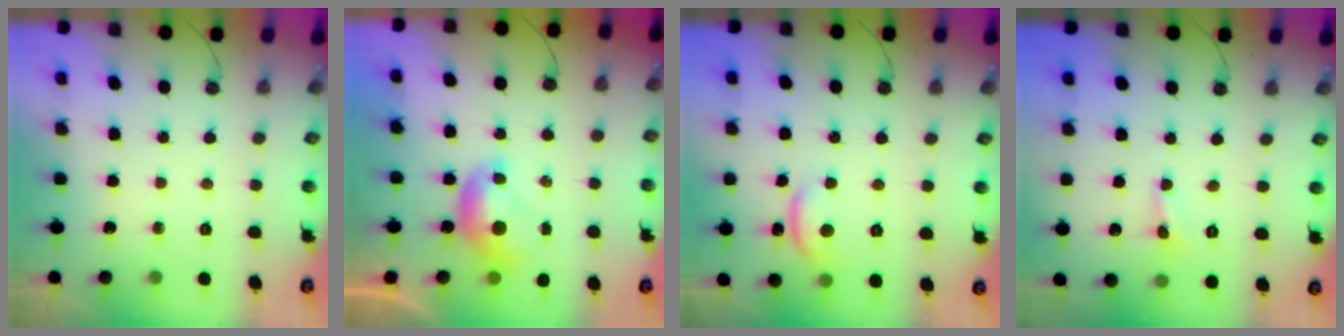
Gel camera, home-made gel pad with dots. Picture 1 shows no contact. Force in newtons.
{"total": 0.0}
{"total": 2.7, "press": 2.7, "slide": 0.4}
{"total": 0.0}